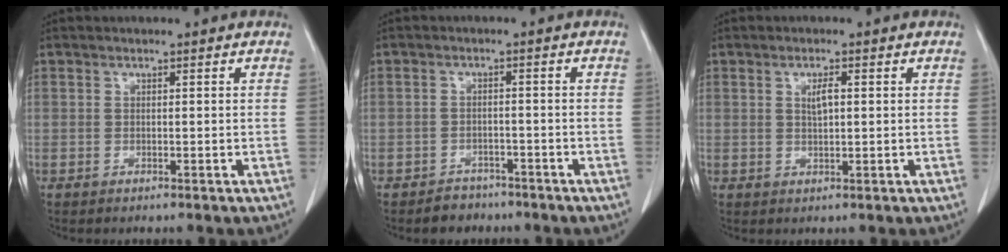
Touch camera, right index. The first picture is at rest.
{"total": 3.3, "force": [-2.6, 2.1, 0.0], "torque": [-0.006, 0.009, -0.036]}
{"total": 2.2, "force": [0.6, 0.5, 2.1], "torque": [-0.038, 0.001, 0.011]}